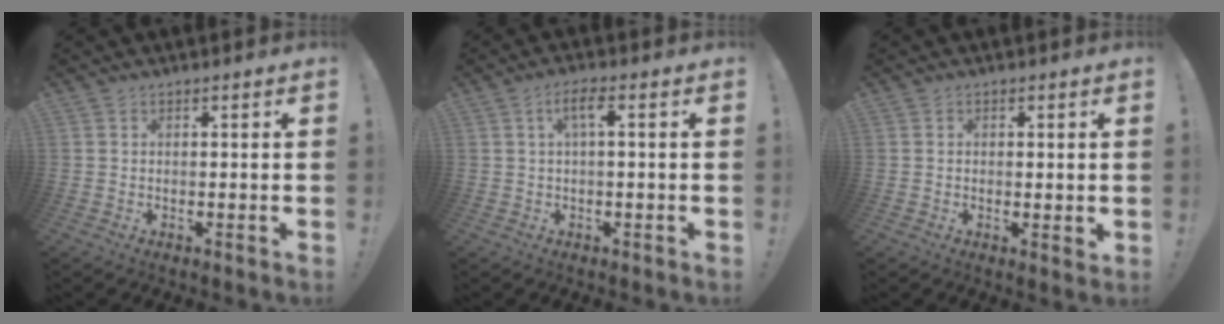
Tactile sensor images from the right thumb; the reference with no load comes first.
{"total": 4.7, "force": [0.7, 1.0, 4.5], "torque": [-0.084, 0.005, 0.007]}
{"total": 1.4, "force": [0.4, 0.9, 1.0], "torque": [-0.013, 0.000, 0.007]}